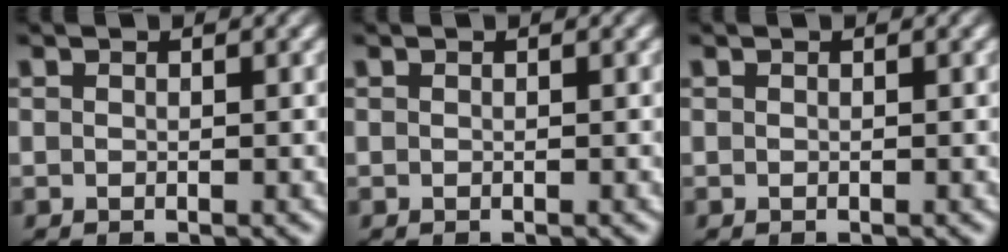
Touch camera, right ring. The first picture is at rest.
{"total": 0.0}
{"total": 0.0}